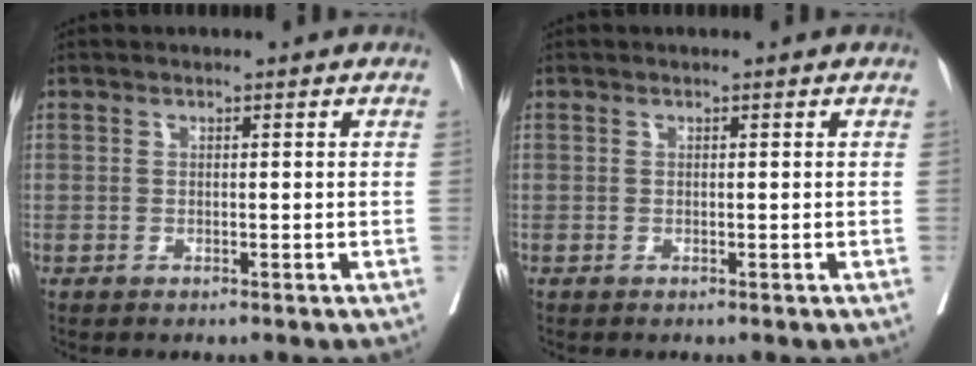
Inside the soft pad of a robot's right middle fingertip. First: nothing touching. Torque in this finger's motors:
{"motor_torque": [-0.01, -0.01, 0.00, 0.00]}